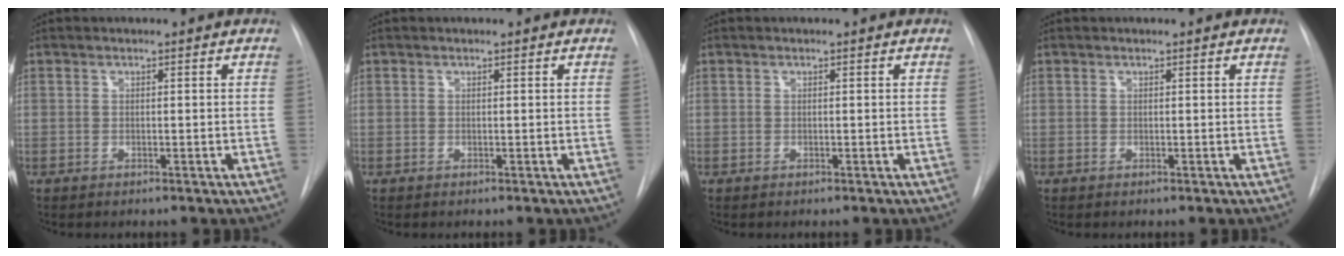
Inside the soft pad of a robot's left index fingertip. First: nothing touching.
{"total": 0.0}
{"total": 0.0}
{"total": 0.0}